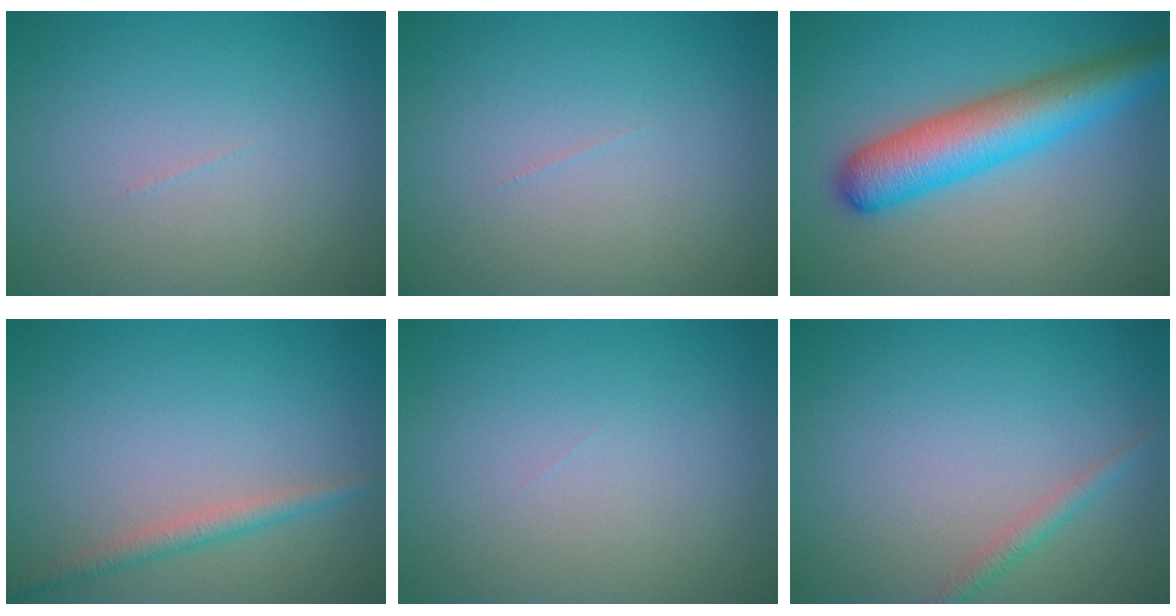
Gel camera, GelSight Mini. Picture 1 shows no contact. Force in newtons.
{"total": 0.0}
{"total": 7.4, "press": 7.4, "slide": 0.2}
{"total": 1.8, "press": 1.8, "slide": 0.1}
{"total": 0.0}
{"total": 1.3, "press": 1.3, "slide": 0.0}